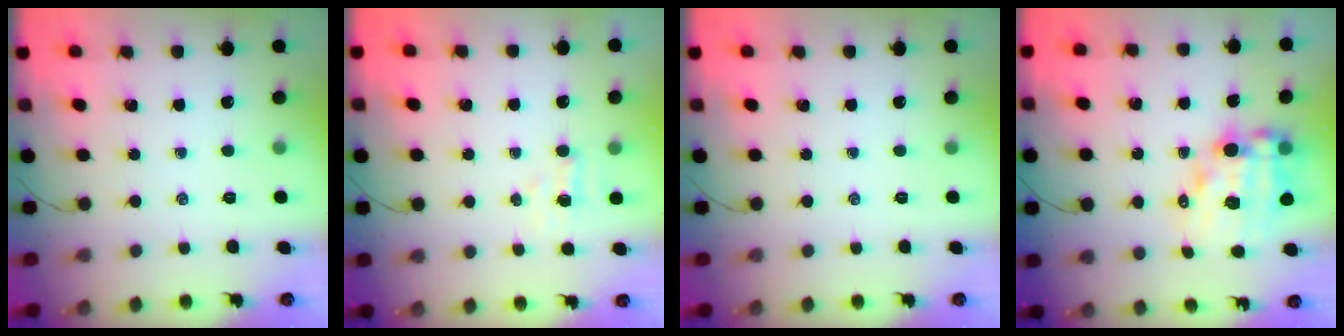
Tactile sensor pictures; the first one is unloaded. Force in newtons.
{"total": 2.7, "press": 2.6, "slide": 0.7}
{"total": 0.0}
{"total": 13.3, "press": 12.7, "slide": 3.7}